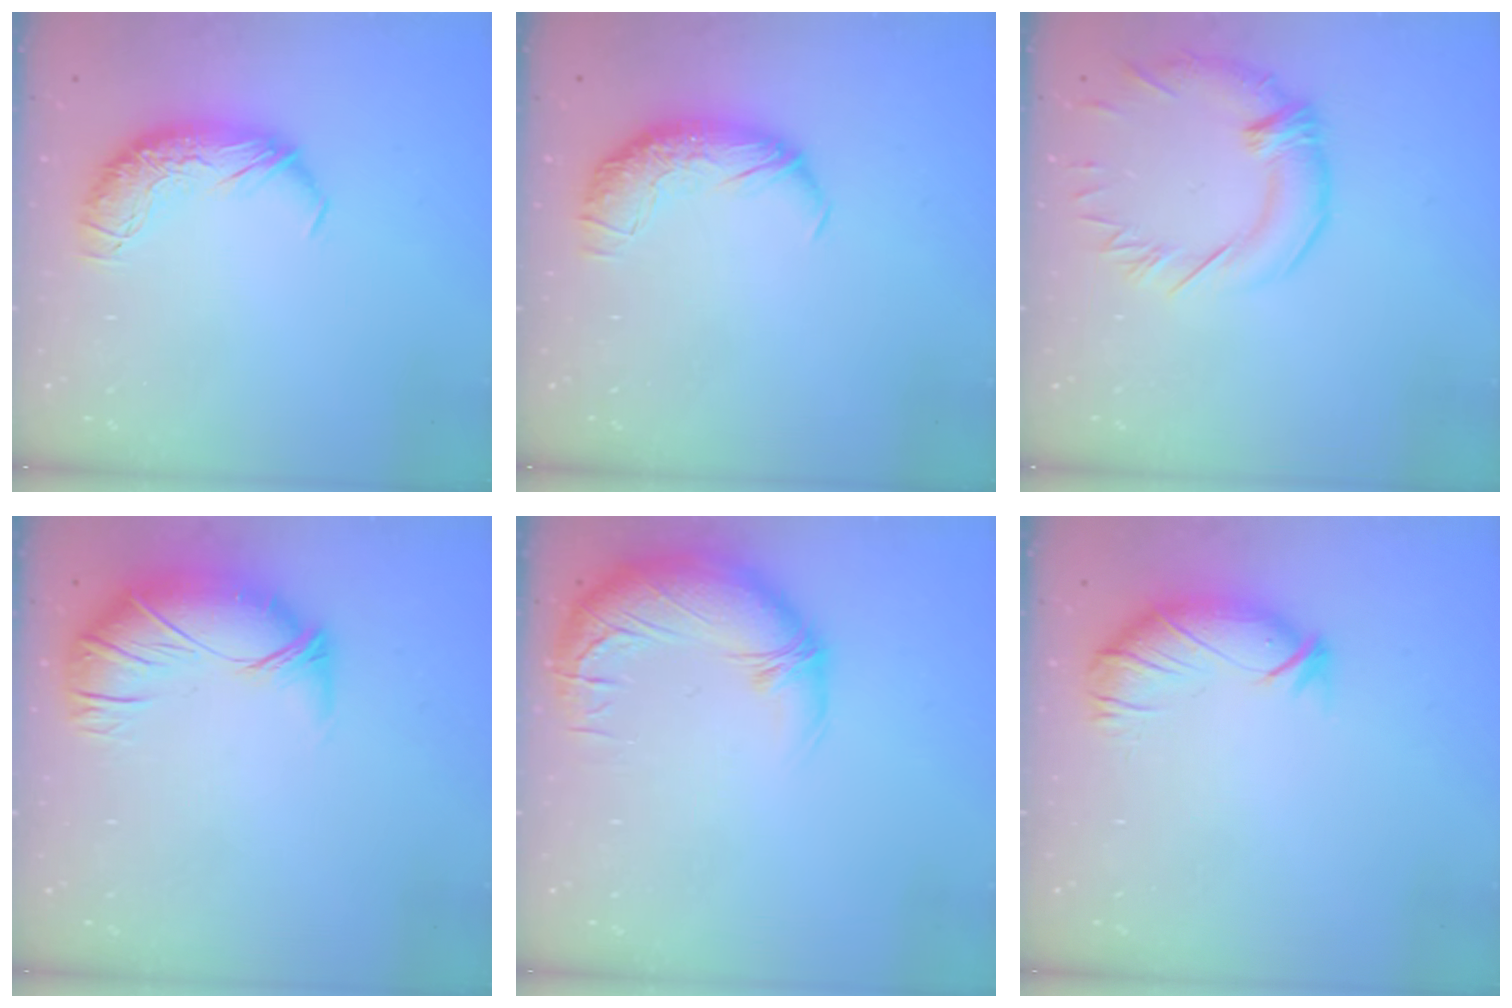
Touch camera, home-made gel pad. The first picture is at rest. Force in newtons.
{"total": 1.6, "press": 0.6, "slide": 1.5}
{"total": 2.7, "press": 2.2, "slide": 1.5}
{"total": 2.7, "press": 1.1, "slide": 2.5}
{"total": 3.0, "press": 0.6, "slide": 3.0}
{"total": 2.9, "press": 2.3, "slide": 1.7}